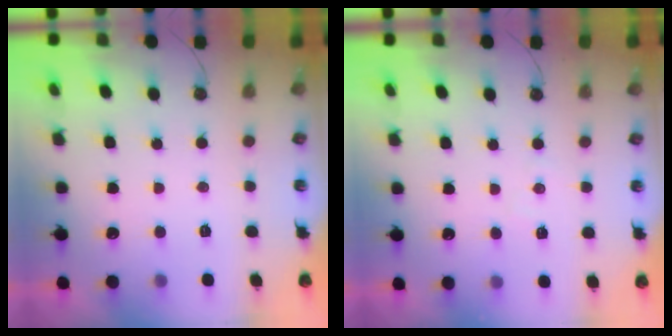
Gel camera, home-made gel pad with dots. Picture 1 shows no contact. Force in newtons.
{"total": 4.7, "press": 4.6, "slide": 0.7}